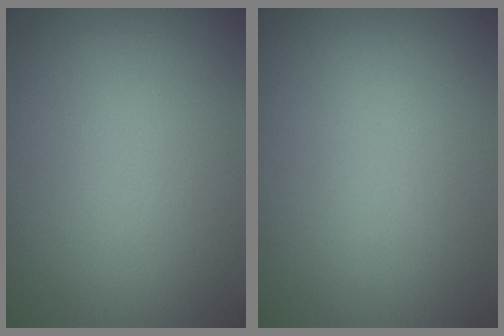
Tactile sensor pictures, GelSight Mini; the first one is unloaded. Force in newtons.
{"total": 0.0}